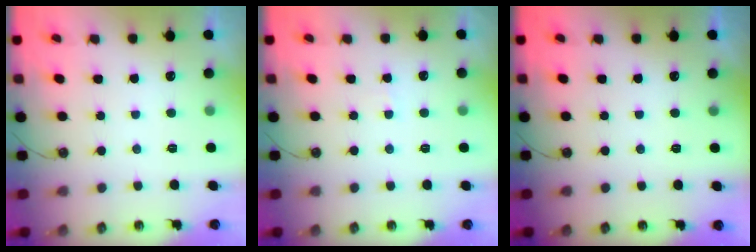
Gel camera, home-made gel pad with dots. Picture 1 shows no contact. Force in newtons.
{"total": 3.1, "press": 3.1, "slide": 0.3}
{"total": 0.0}